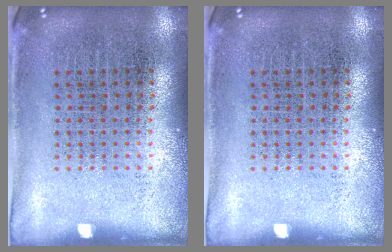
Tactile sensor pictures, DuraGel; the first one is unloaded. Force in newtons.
{"total": 0.0}